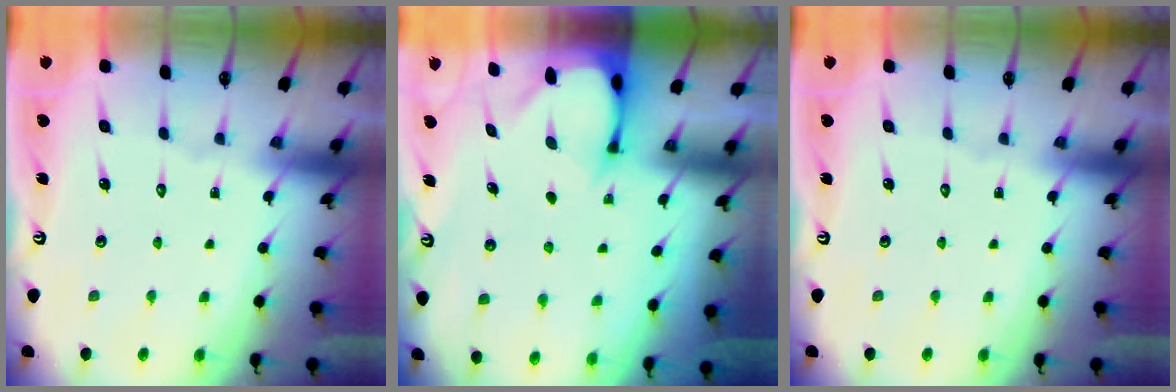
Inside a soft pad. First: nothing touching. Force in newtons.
{"total": 2.5, "press": 2.5, "slide": 0.5}
{"total": 0.0}